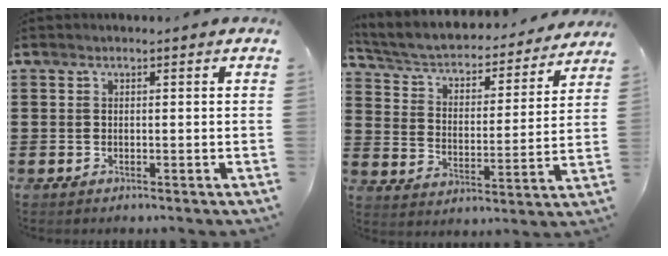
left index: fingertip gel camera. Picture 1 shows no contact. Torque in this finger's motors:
{"motor_torque": [0.85, -0.83, 0.24, 0.05]}